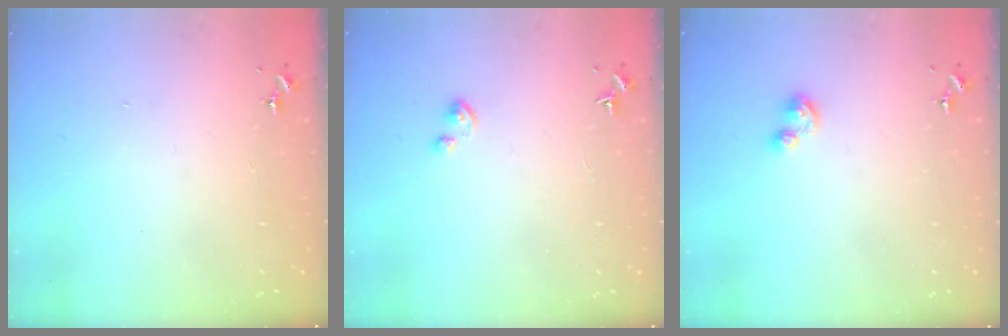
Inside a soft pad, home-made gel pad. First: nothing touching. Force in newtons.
{"total": 1.9, "press": 1.9, "slide": 0.2}
{"total": 5.6, "press": 5.5, "slide": 0.7}